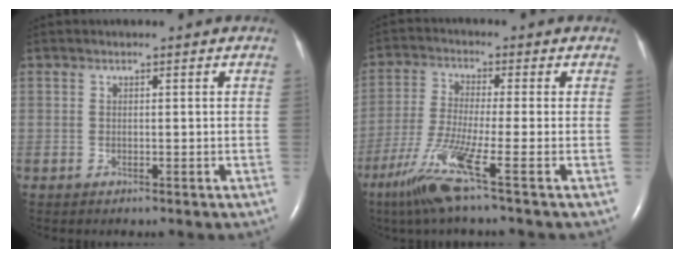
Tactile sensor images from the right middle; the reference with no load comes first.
{"total": 9.2, "force": [-5.0, -1.2, 7.6], "torque": [-0.158, -0.031, -0.104]}